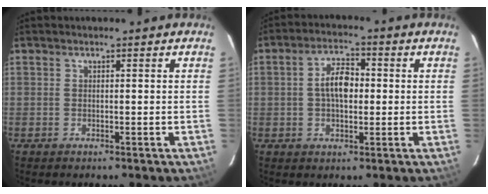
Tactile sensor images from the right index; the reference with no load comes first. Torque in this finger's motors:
{"motor_torque": [0.31, 0.02, 0.45, 0.07]}